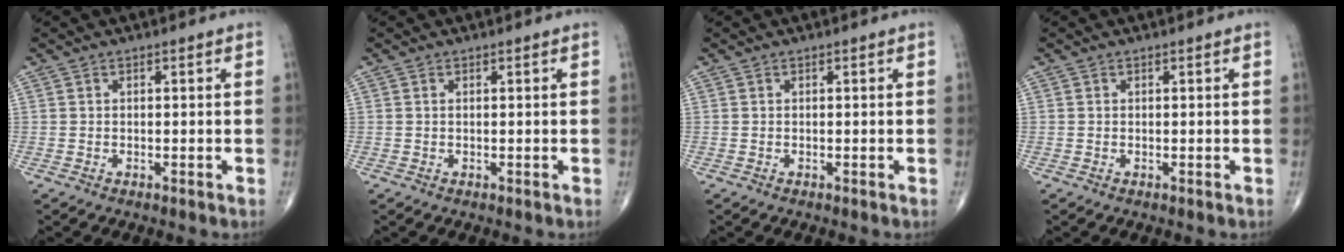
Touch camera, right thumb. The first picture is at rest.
{"total": 0.0}
{"total": 0.0}
{"total": 0.0}